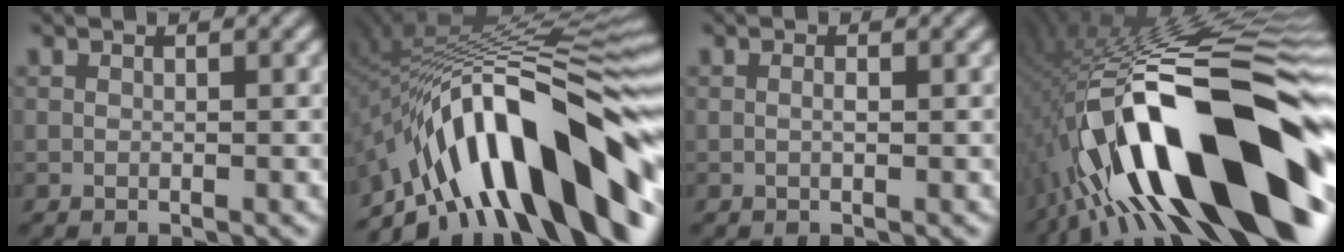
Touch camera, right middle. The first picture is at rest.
{"total": 15.6, "force": [-7.3, 5.6, 12.6], "torque": [-0.196, 0.039, -0.123]}
{"total": 0.0}
{"total": 20.5, "force": [-5.6, 6.6, 18.6], "torque": [-0.278, 0.023, -0.096]}